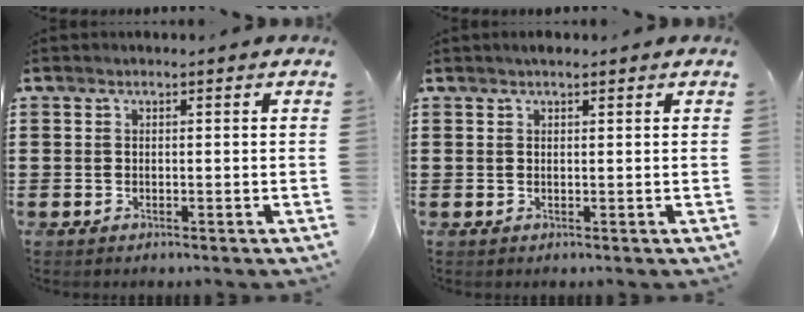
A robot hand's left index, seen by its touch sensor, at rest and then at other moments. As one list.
[{"total": 0.9, "force": [0.7, 0.3, 0.5], "torque": [-0.009, 0.003, 0.013]}]